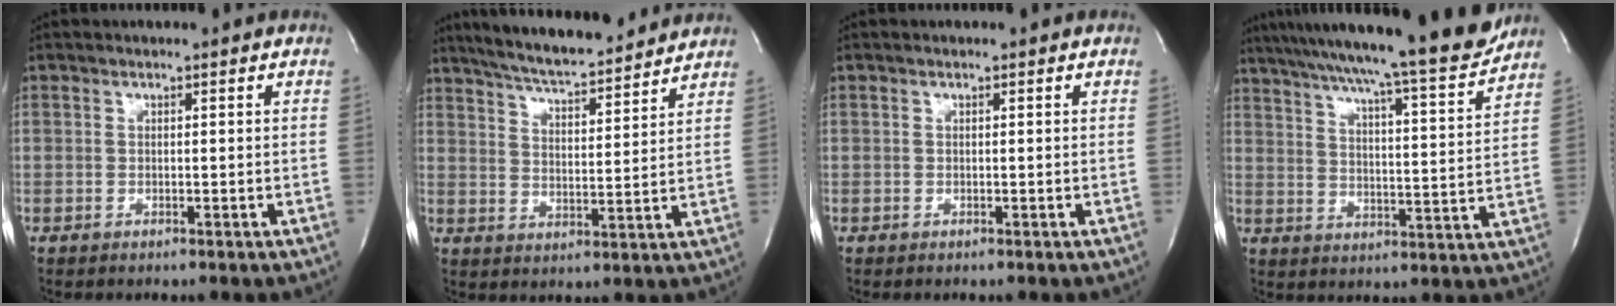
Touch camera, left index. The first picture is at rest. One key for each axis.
{"total": 14.7, "fx": 13.3, "fy": 1.7, "fz": 5.8, "tx": -0.103, "ty": 0.009, "tz": 0.205}
{"total": 0.0}
{"total": 20.8, "fx": 18.4, "fy": -0.5, "fz": 9.6, "tx": -0.159, "ty": -0.030, "tz": 0.262}